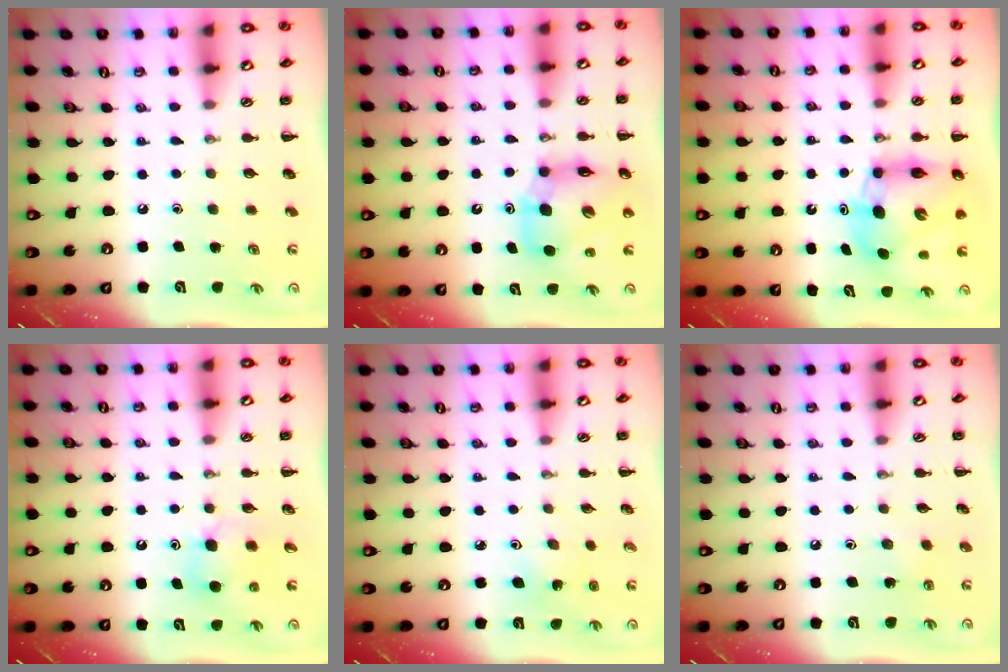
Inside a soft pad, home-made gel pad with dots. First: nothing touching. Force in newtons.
{"total": 11.5, "press": 11.0, "slide": 3.1}
{"total": 9.6, "press": 9.2, "slide": 2.7}
{"total": 6.5, "press": 6.4, "slide": 1.5}
{"total": 3.9, "press": 3.7, "slide": 1.3}
{"total": 1.4, "press": 1.3, "slide": 0.5}